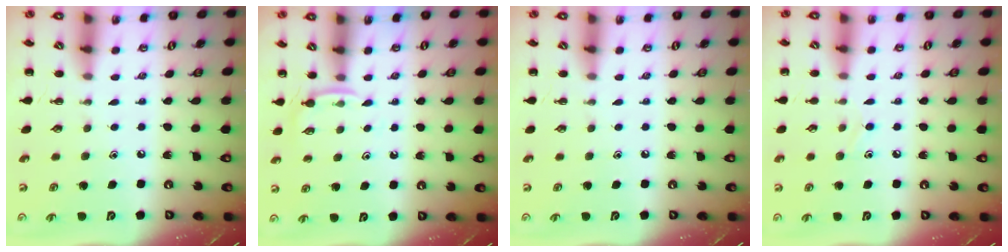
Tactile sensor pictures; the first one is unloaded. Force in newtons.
{"total": 4.6, "press": 4.4, "slide": 1.3}
{"total": 0.0}
{"total": 6.3, "press": 5.9, "slide": 2.2}